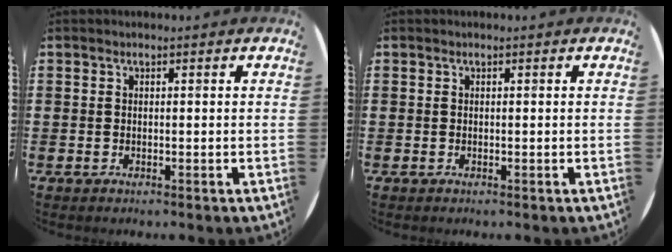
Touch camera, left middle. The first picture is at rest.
{"total": 0.0}